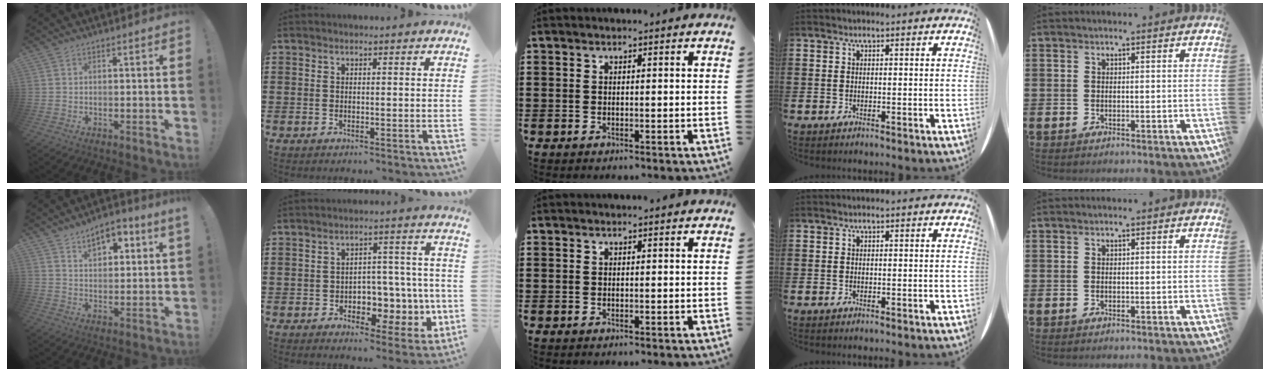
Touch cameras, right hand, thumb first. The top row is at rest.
{"thumb": {"total": 8.0, "force": [5.6, 2.9, 4.9], "torque": [-0.067, -0.026, 0.097]}, "index": {"total": 6.3, "force": [-1.4, 5.2, 3.3], "torque": [-0.046, 0.006, -0.025]}}